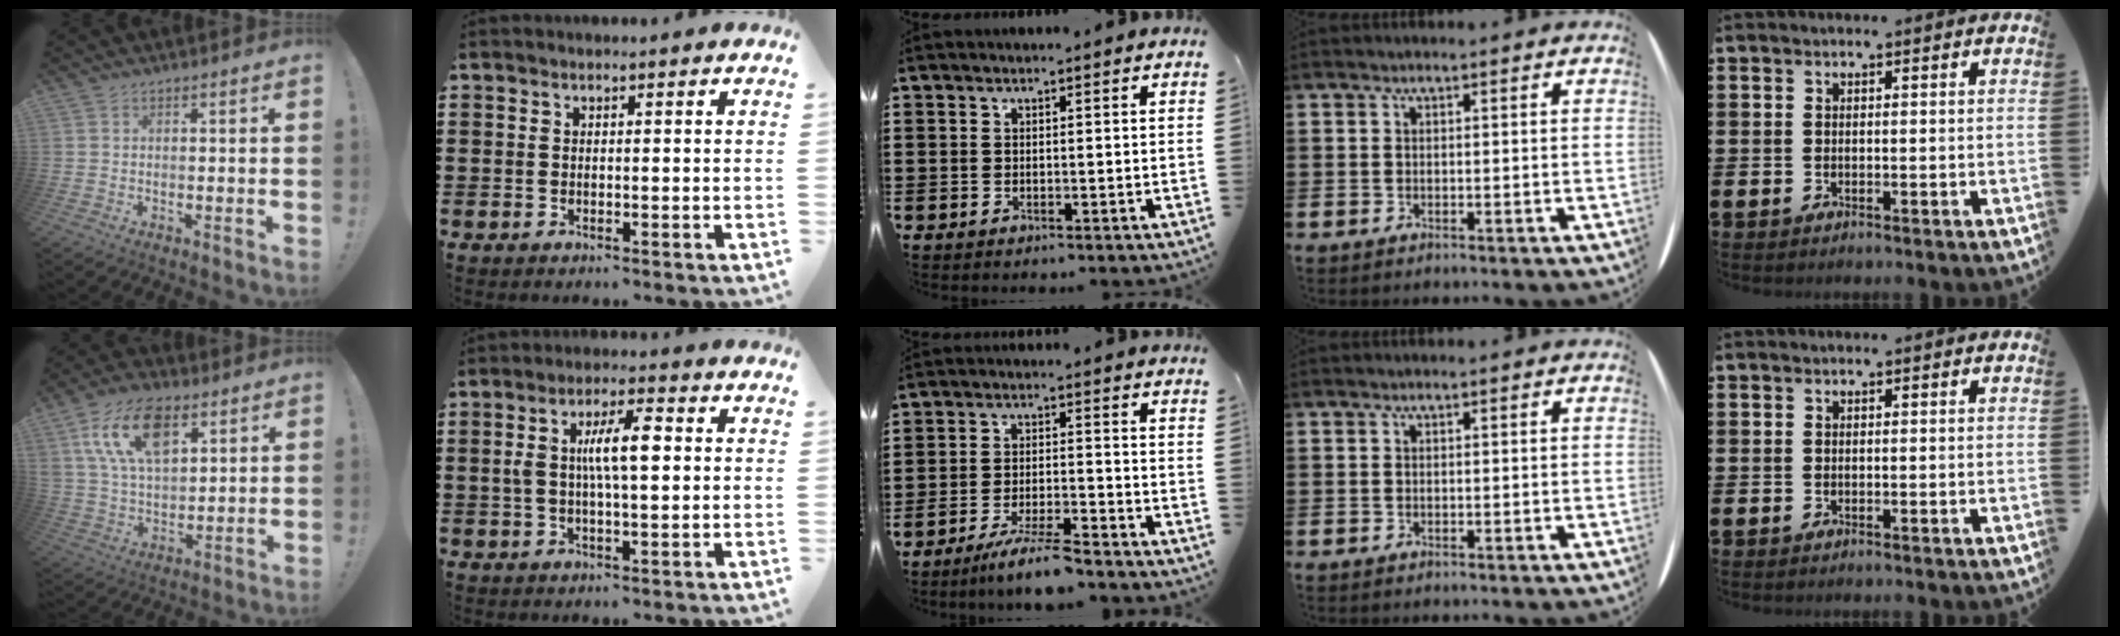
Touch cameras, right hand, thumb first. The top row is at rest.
{"thumb": {"total": 17.4, "force": [8.1, 10.1, 11.6], "torque": [-0.211, -0.019, 0.149]}, "index": {"total": 7.4, "force": [0.9, 2.3, 7.0], "torque": [-0.135, 0.010, 0.013]}, "middle": {"total": 5.9, "force": [-5.2, -0.1, 2.7], "torque": [-0.064, -0.016, -0.101]}}